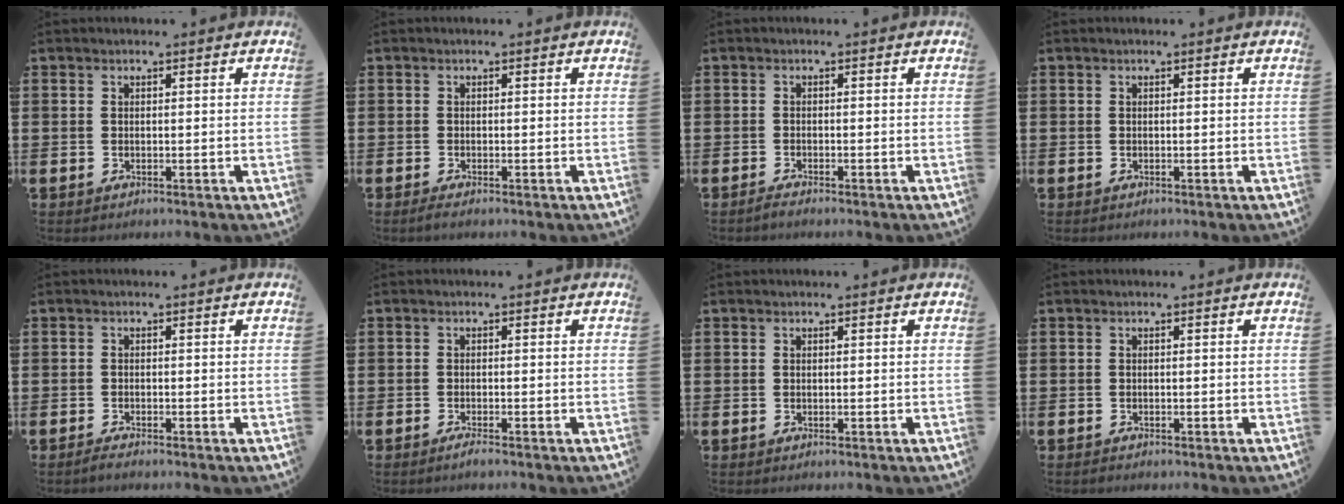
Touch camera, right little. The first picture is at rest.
{"total": 0.7, "force": [-0.3, 0.1, 0.6], "torque": [-0.009, -0.003, -0.005]}
{"total": 0.8, "force": [-0.7, 0.1, 0.5], "torque": [-0.009, -0.002, -0.013]}
{"total": 0.0}
{"total": 0.8, "force": [-0.6, 0.1, 0.5], "torque": [-0.010, -0.002, -0.012]}
{"total": 1.0, "force": [-0.7, 0.1, 0.7], "torque": [-0.013, -0.003, -0.012]}
{"total": 0.0}
{"total": 0.0}